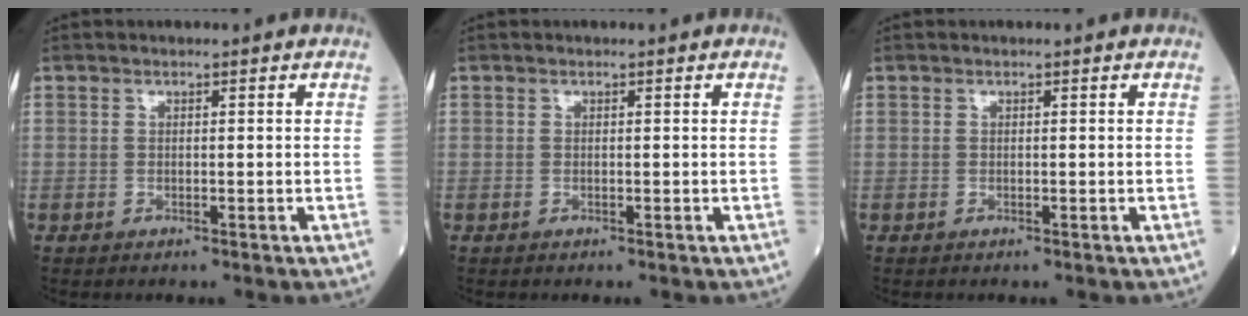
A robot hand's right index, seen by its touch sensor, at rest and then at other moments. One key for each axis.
{"total": 0.0}
{"total": 0.0}